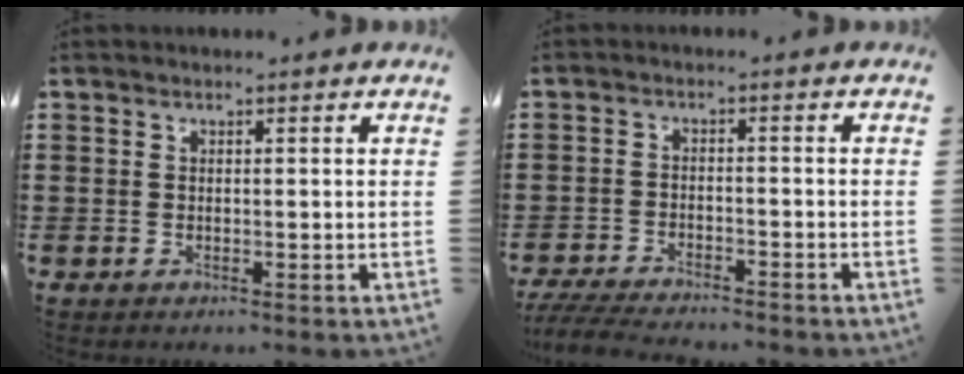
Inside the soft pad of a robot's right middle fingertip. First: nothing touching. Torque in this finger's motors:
{"motor_torque": [0.63, -0.43, 0.20, 0.09]}